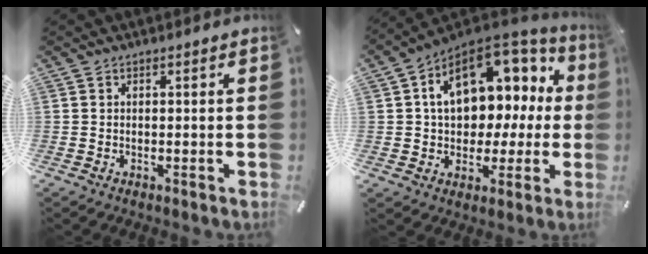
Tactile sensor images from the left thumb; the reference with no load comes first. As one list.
[{"total": 15.2, "force": [4.5, 10.7, 9.8], "torque": [-0.150, -0.023, 0.084]}]